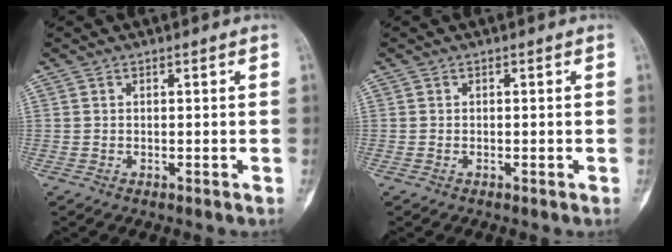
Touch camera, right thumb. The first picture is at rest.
{"total": 0.0}